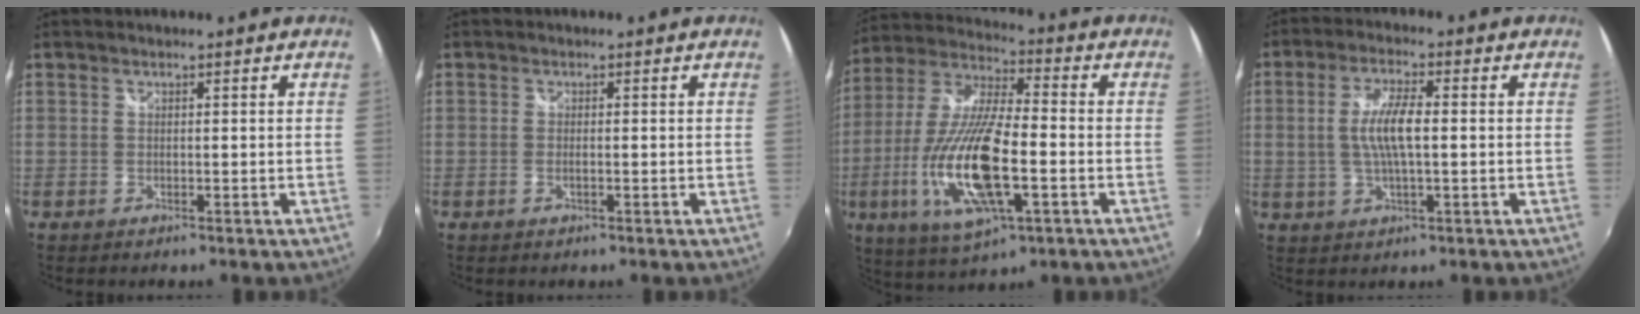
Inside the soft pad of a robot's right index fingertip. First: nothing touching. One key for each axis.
{"total": 1.0, "fx": -0.3, "fy": 0.2, "fz": 0.9, "tx": -0.019, "ty": -0.001, "tz": -0.007}
{"total": 20.0, "fx": -5.5, "fy": 6.1, "fz": 18.2, "tx": -0.376, "ty": -0.024, "tz": -0.101}
{"total": 7.3, "fx": 0.1, "fy": 2.0, "fz": 7.0, "tx": -0.136, "ty": 0.001, "tz": 0.004}